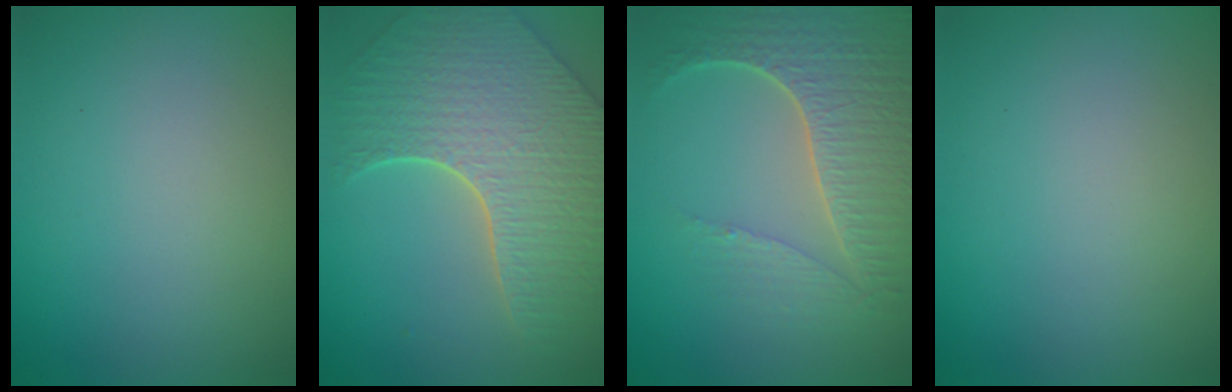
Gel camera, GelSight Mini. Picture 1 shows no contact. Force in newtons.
{"total": 8.5, "press": 6.1, "slide": 5.8}
{"total": 6.2, "press": 5.0, "slide": 3.7}
{"total": 0.0}